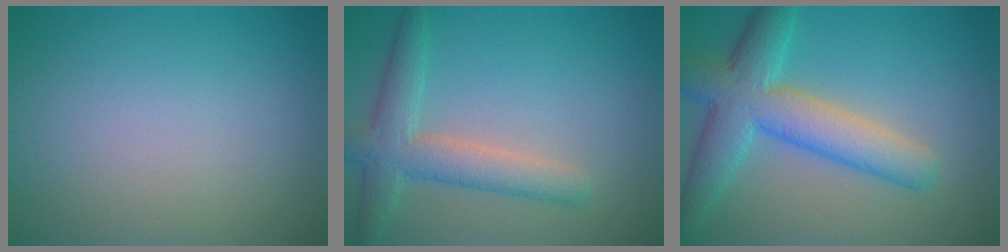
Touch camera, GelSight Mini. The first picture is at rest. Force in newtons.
{"total": 4.4, "press": 4.4, "slide": 0.2}
{"total": 7.1, "press": 7.1, "slide": 0.1}